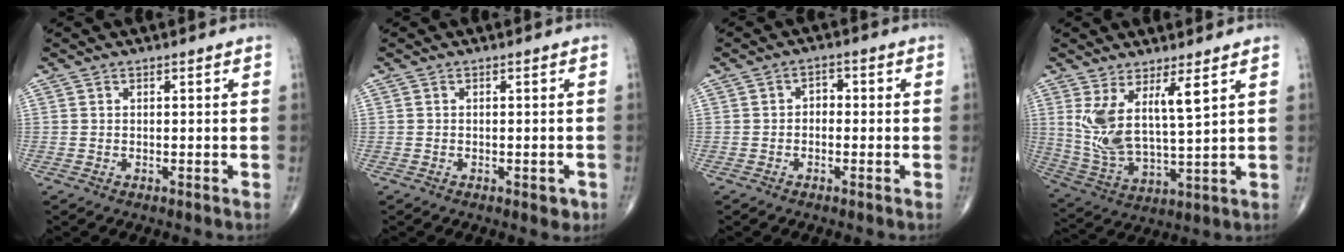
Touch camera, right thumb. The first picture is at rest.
{"total": 1.8, "force": [-0.8, 1.0, 1.3], "torque": [-0.007, 0.002, -0.008]}
{"total": 2.3, "force": [-0.4, 1.7, 1.5], "torque": [-0.008, 0.013, -0.016]}
{"total": 11.2, "force": [4.8, 3.2, 9.5], "torque": [-0.192, -0.040, 0.104]}